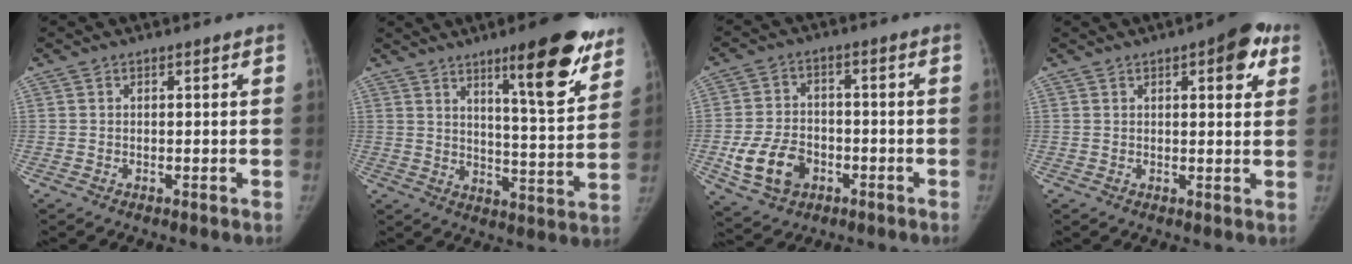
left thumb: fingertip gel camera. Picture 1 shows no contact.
{"total": 16.6, "force": [10.3, 3.2, 12.6], "torque": [-0.143, -0.061, 0.151]}
{"total": 10.4, "force": [-3.5, 7.6, 6.1], "torque": [-0.098, 0.015, -0.057]}
{"total": 7.6, "force": [3.6, 2.8, 6.1], "torque": [-0.054, -0.008, 0.038]}